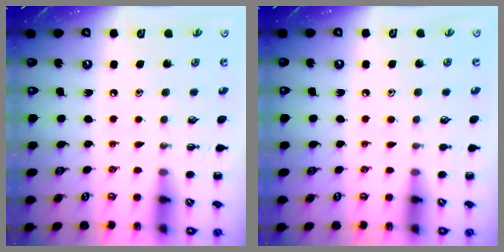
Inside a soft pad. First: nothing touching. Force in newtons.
{"total": 4.8, "press": 4.4, "slide": 1.9}